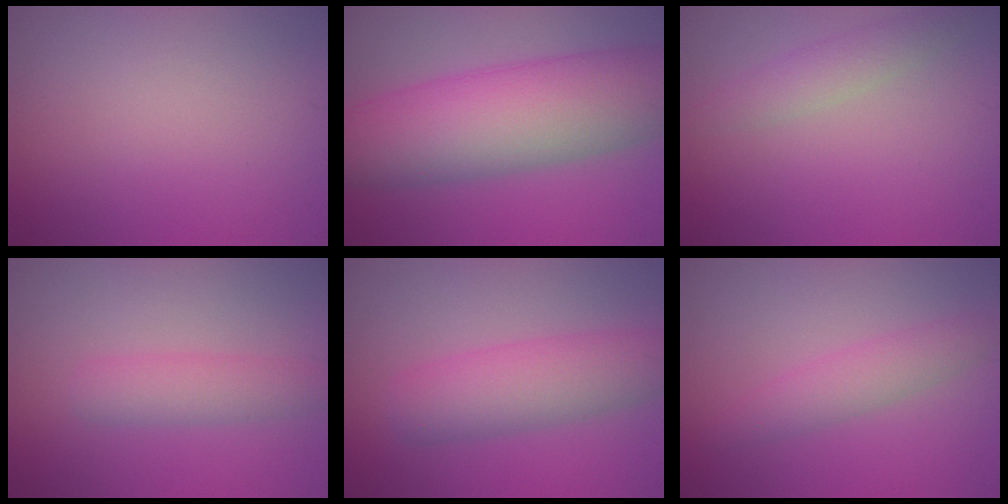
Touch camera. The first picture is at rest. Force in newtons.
{"total": 11.2, "press": 11.2, "slide": 0.3}
{"total": 2.0, "press": 2.0, "slide": 0.1}
{"total": 2.8, "press": 2.8, "slide": 0.1}
{"total": 5.4, "press": 5.4, "slide": 0.3}
{"total": 2.5, "press": 2.5, "slide": 0.1}